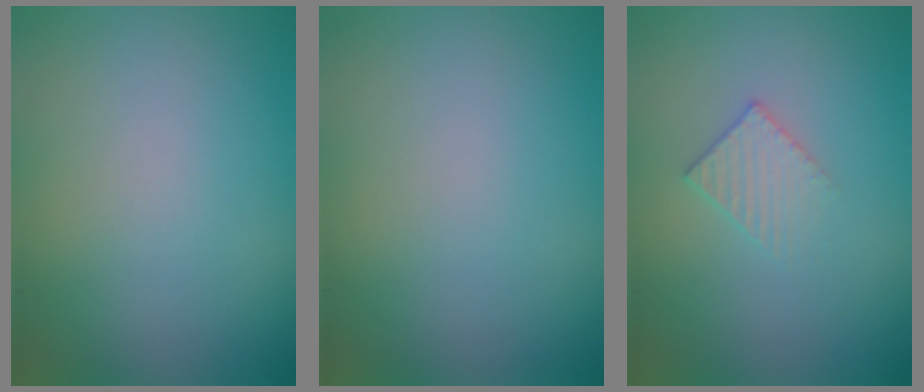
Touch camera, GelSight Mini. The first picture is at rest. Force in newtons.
{"total": 0.0}
{"total": 1.9, "press": 1.9, "slide": 0.2}